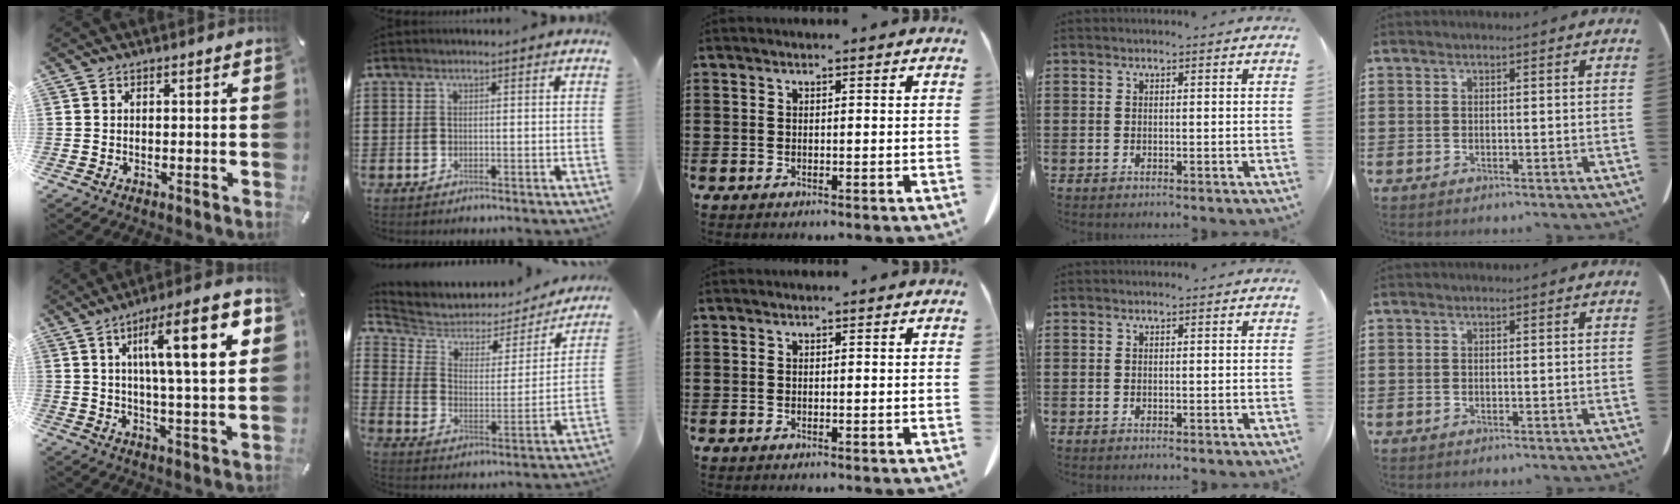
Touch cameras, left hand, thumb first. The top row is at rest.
{"thumb": {"total": 18.0, "force": [6.0, 4.1, 16.5], "torque": [-0.258, -0.009, 0.080]}, "index": {"total": 4.2, "force": [3.5, 2.3, 0.6], "torque": [-0.044, -0.025, 0.054]}}